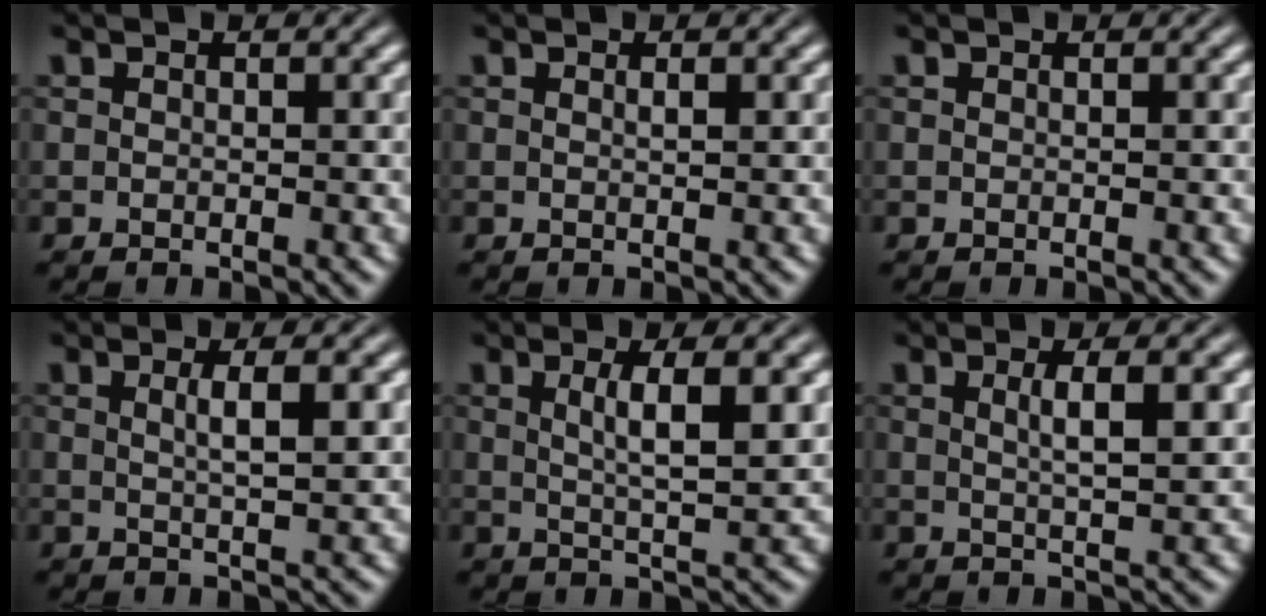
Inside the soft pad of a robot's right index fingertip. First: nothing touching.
{"total": 0.8, "force": [0.2, -0.5, 0.5], "torque": [-0.007, -0.003, 0.006]}
{"total": 0.0}
{"total": 2.6, "force": [0.8, -1.1, 2.2], "torque": [-0.025, -0.002, 0.020]}
{"total": 3.8, "force": [1.0, -1.0, 3.6], "torque": [-0.046, -0.003, 0.026]}
{"total": 2.9, "force": [1.0, -1.1, 2.5], "torque": [-0.029, -0.003, 0.024]}